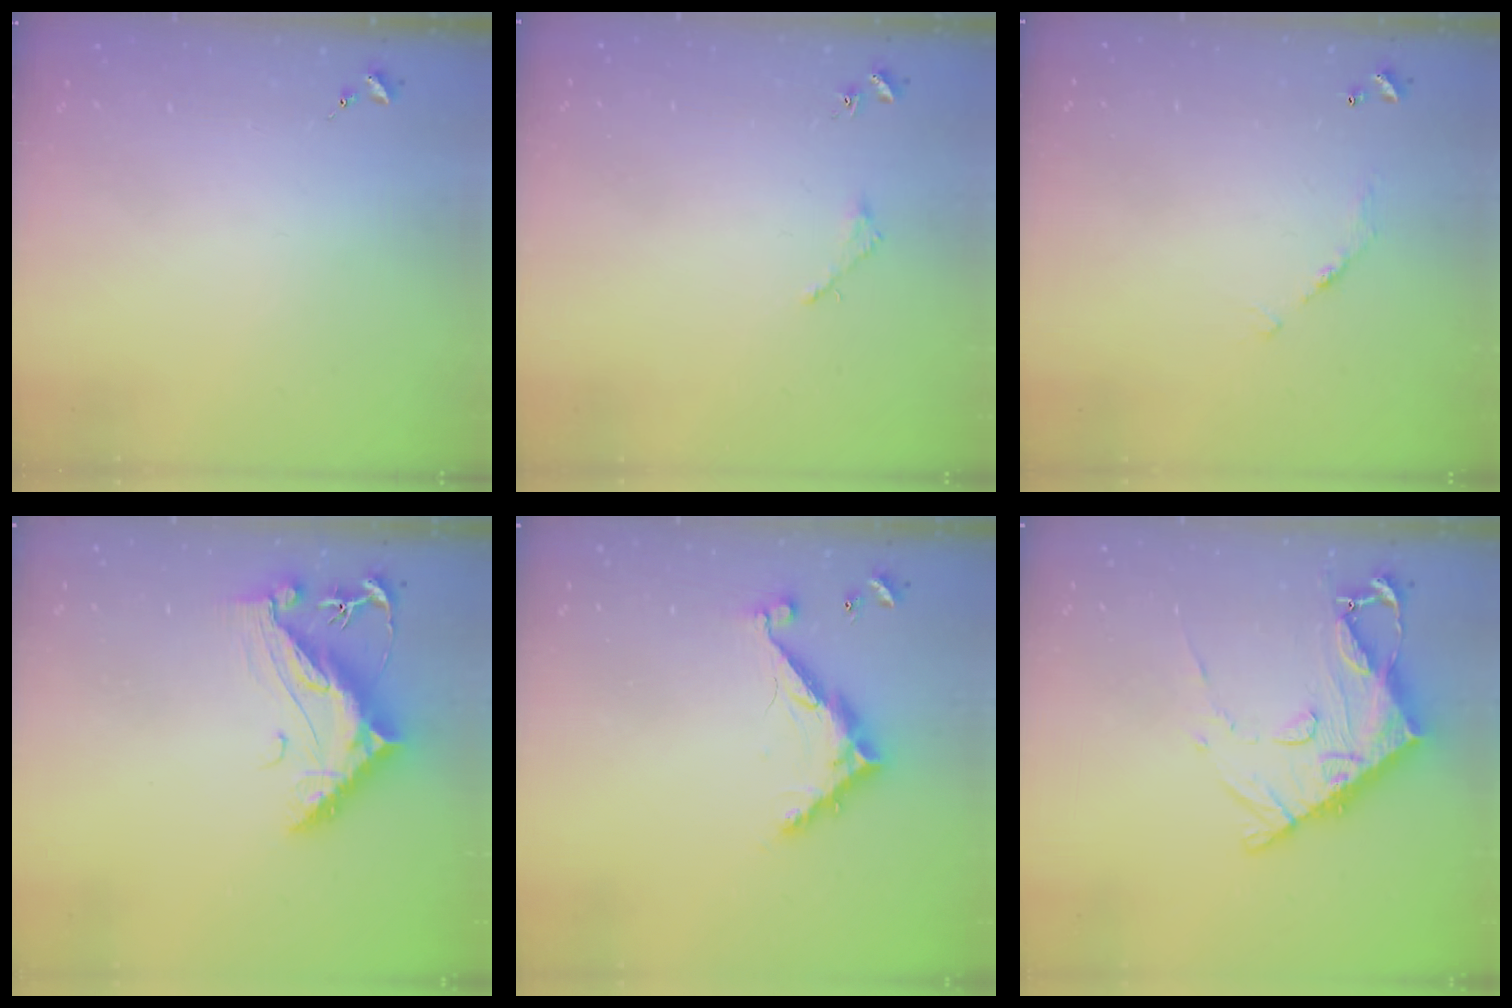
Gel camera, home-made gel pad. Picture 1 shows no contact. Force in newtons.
{"total": 1.6, "press": 1.6, "slide": 0.2}
{"total": 6.8, "press": 6.8, "slide": 0.5}
{"total": 13.0, "press": 12.9, "slide": 1.6}
{"total": 10.2, "press": 10.2, "slide": 0.8}
{"total": 15.2, "press": 15.1, "slide": 1.6}